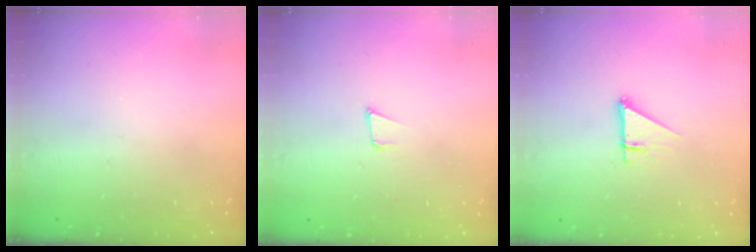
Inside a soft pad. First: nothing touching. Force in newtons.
{"total": 3.2, "press": 1.9, "slide": 2.6}
{"total": 2.7, "press": 2.7, "slide": 0.2}